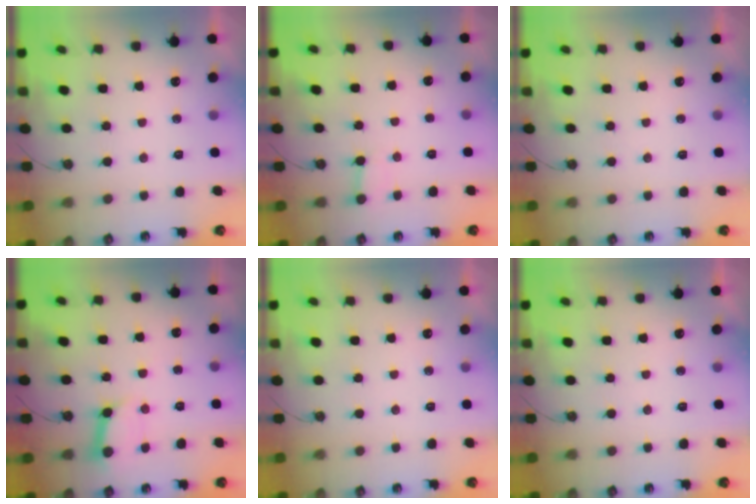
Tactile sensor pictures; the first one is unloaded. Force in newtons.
{"total": 2.4, "press": 2.4, "slide": 0.2}
{"total": 0.0}
{"total": 10.6, "press": 10.5, "slide": 1.4}
{"total": 0.0}
{"total": 0.0}